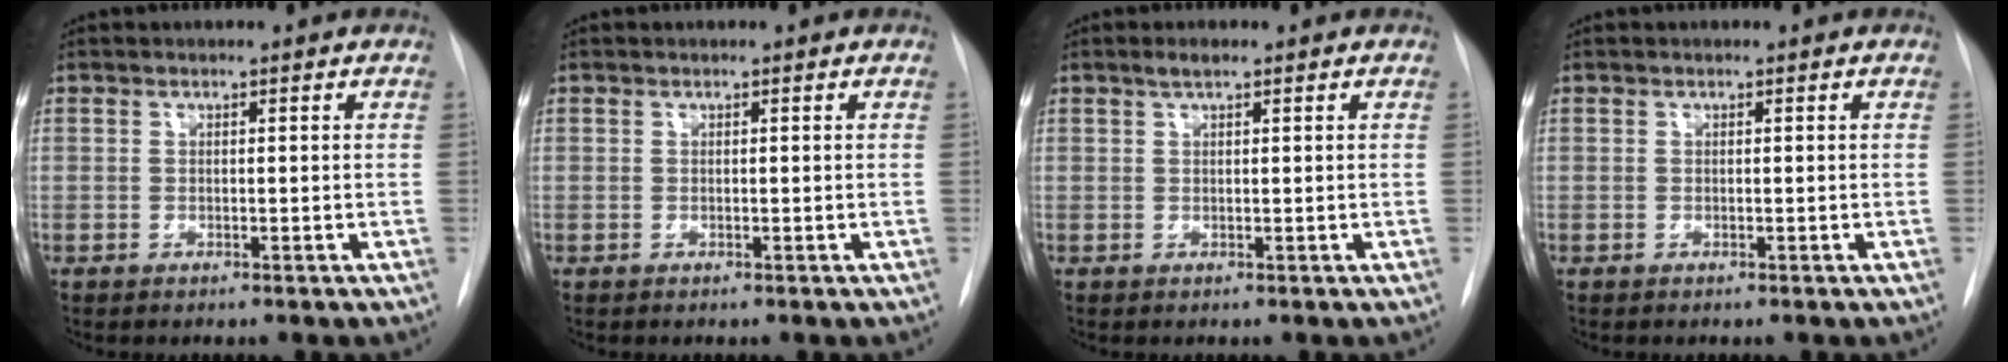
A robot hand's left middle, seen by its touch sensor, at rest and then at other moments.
{"total": 0.0}
{"total": 1.3, "force": [0.9, 0.2, 0.9], "torque": [-0.020, 0.004, 0.017]}
{"total": 0.0}